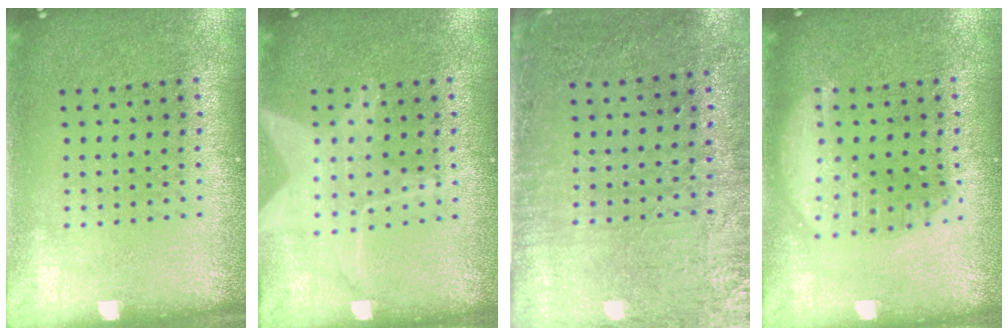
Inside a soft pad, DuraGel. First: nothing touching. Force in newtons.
{"total": 1.5, "press": 1.5, "slide": 0.2}
{"total": 2.8, "press": 2.4, "slide": 1.4}
{"total": 1.9, "press": 1.9, "slide": 0.2}